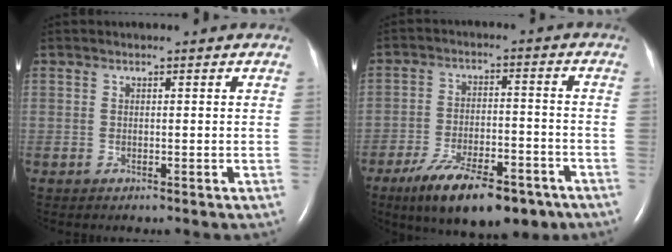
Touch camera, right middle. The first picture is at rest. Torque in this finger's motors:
{"motor_torque": [1.10, -1.04, 0.37, 0.16]}